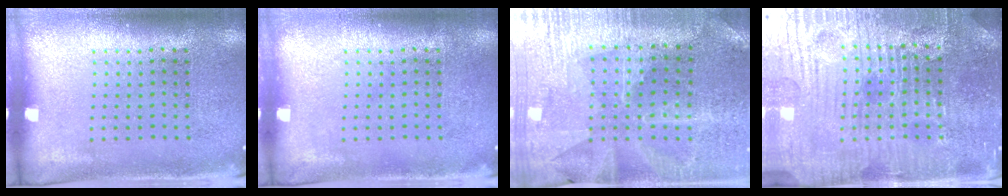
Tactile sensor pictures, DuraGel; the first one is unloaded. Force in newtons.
{"total": 0.0}
{"total": 1.4, "press": 1.3, "slide": 0.4}
{"total": 5.3, "press": 5.0, "slide": 1.5}